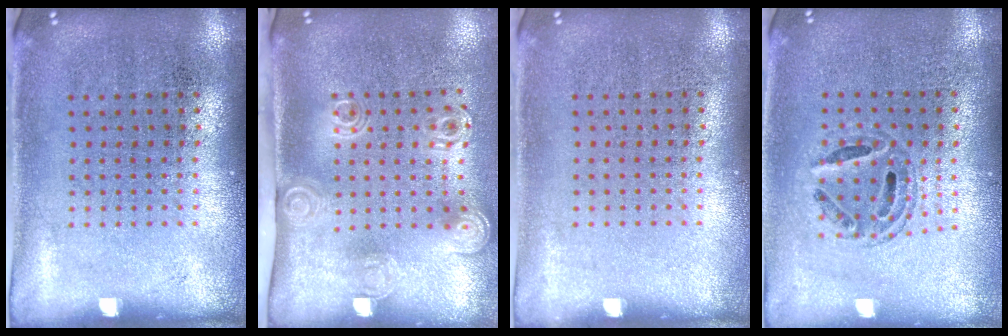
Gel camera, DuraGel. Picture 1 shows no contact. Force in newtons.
{"total": 2.1, "press": 1.4, "slide": 1.6}
{"total": 0.0}
{"total": 0.7, "press": 0.7, "slide": 0.1}